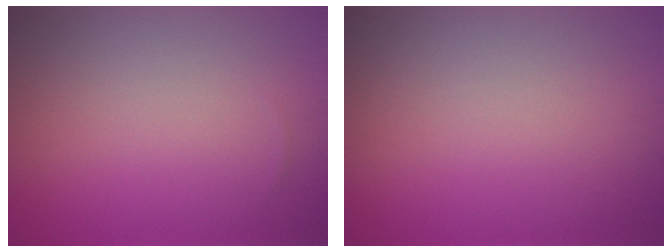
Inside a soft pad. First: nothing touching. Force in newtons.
{"total": 0.0}